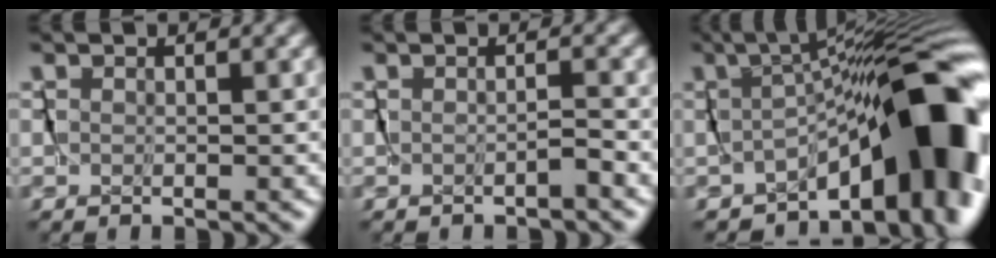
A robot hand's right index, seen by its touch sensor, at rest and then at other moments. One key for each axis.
{"total": 0.7, "fx": -0.7, "fy": -0.2, "fz": -0.3, "tx": 0.010, "ty": 0.008, "tz": -0.016}
{"total": 10.3, "fx": -3.6, "fy": 2.5, "fz": 9.4, "tx": -0.089, "ty": 0.007, "tz": -0.052}